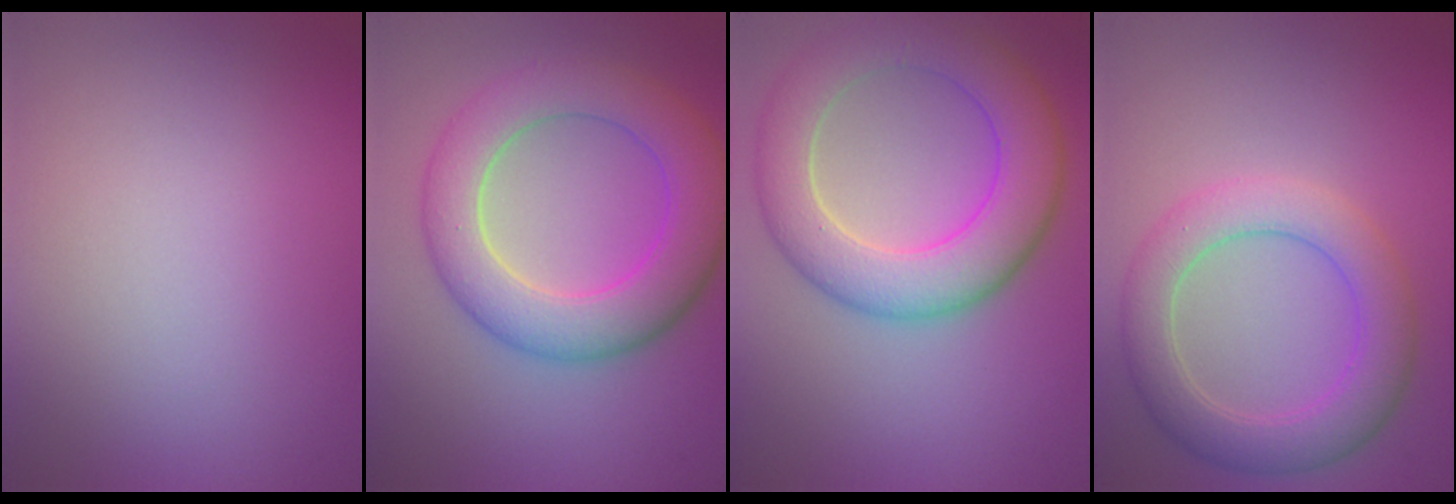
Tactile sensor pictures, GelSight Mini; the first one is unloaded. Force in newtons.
{"total": 7.5, "press": 7.5, "slide": 0.5}
{"total": 7.7, "press": 7.7, "slide": 0.4}
{"total": 5.3, "press": 5.3, "slide": 0.2}